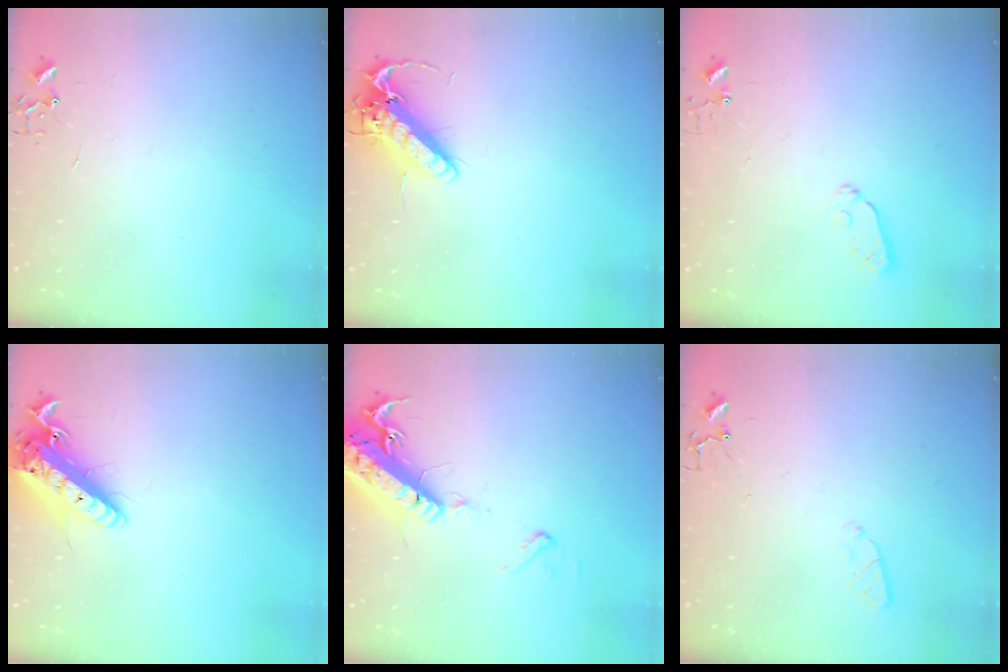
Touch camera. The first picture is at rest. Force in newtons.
{"total": 13.5, "press": 13.2, "slide": 2.7}
{"total": 3.7, "press": 3.6, "slide": 0.5}
{"total": 16.4, "press": 16.0, "slide": 3.4}
{"total": 18.9, "press": 18.5, "slide": 3.9}
{"total": 3.2, "press": 3.1, "slide": 0.5}